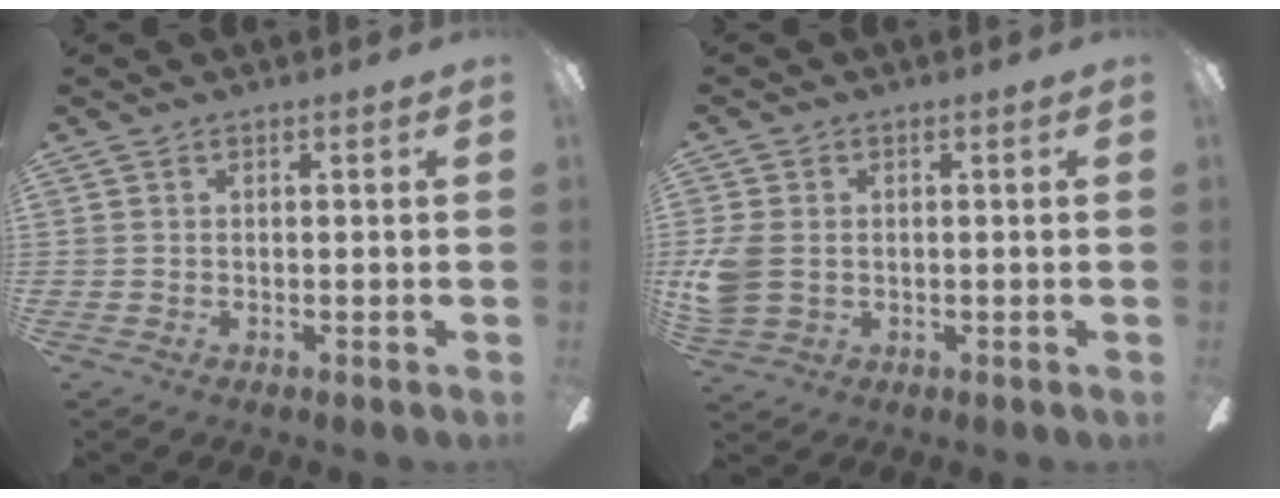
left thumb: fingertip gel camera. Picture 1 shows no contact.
{"total": 6.5, "force": [0.4, 5.0, 4.0], "torque": [-0.099, 0.008, 0.010]}